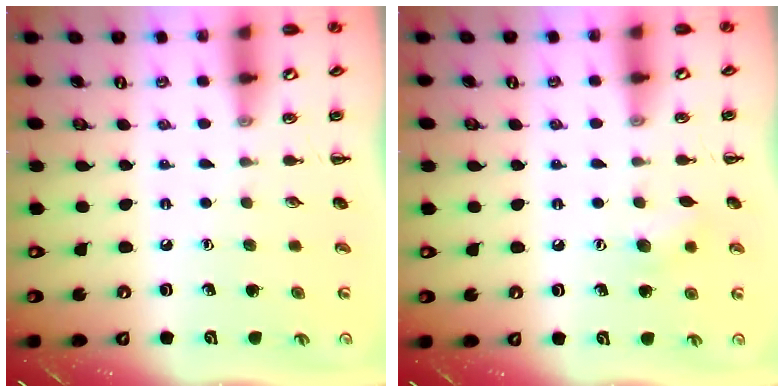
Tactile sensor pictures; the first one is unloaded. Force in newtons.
{"total": 6.2, "press": 6.1, "slide": 1.1}